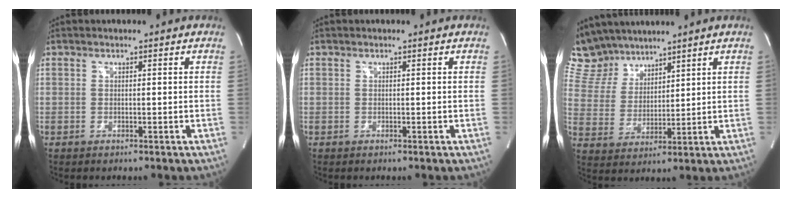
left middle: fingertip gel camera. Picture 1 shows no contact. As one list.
[{"total": 0.0}, {"total": 9.9, "force": [8.9, 4.0, 1.4], "torque": [-0.044, 0.018, 0.190]}]